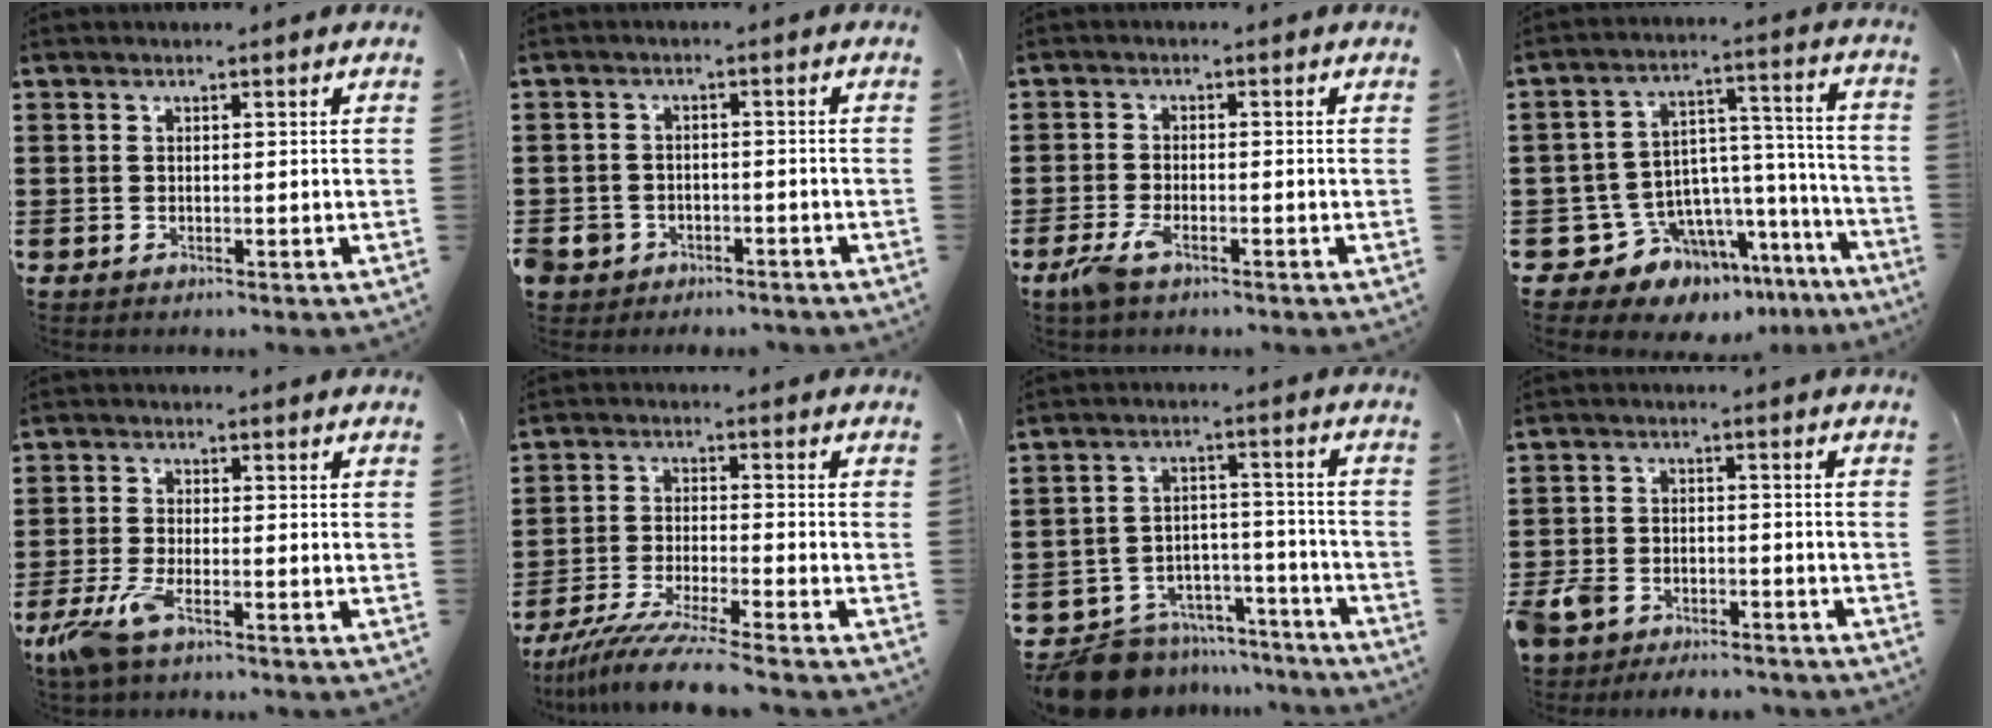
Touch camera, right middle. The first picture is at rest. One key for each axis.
{"total": 2.6, "fx": -2.2, "fy": 1.5, "fz": -0.1, "tx": -0.007, "ty": 0.001, "tz": -0.050}
{"total": 3.3, "fx": -1.9, "fy": 0.9, "fz": 2.5, "tx": -0.064, "ty": -0.003, "tz": -0.042}
{"total": 9.3, "fx": -7.3, "fy": 5.6, "fz": 1.6, "tx": -0.055, "ty": 0.000, "tz": -0.132}
{"total": 5.3, "fx": -3.0, "fy": 1.3, "fz": 4.1, "tx": -0.109, "ty": -0.017, "tz": -0.061}
{"total": 7.2, "fx": -6.3, "fy": -0.5, "fz": 3.4, "tx": -0.076, "ty": -0.020, "tz": -0.122}
{"total": 10.3, "fx": -9.6, "fy": 3.2, "fz": 2.0, "tx": -0.047, "ty": 0.038, "tz": -0.188}
{"total": 4.8, "fx": -4.3, "fy": 1.9, "fz": 1.0, "tx": -0.045, "ty": -0.001, "tz": -0.095}